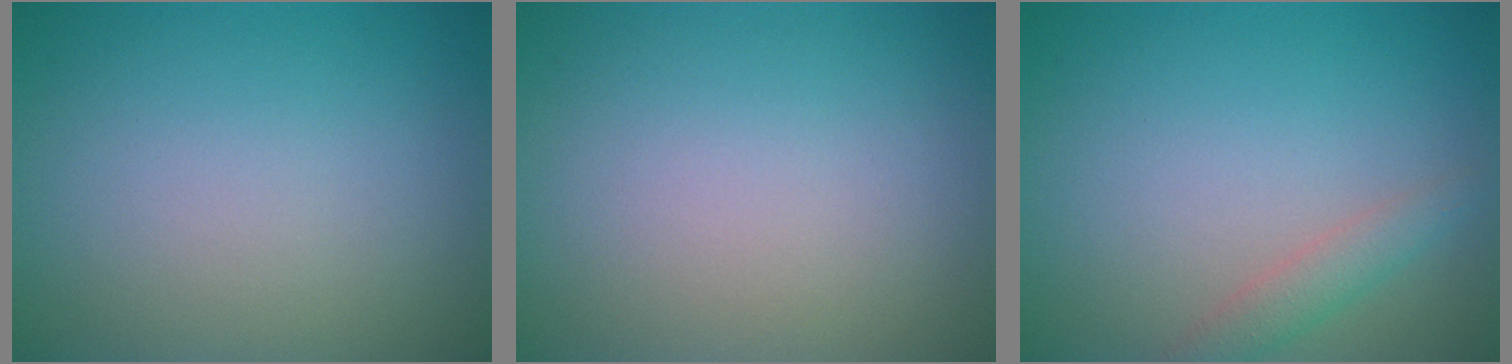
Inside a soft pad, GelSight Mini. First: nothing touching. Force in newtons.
{"total": 0.0}
{"total": 1.9, "press": 1.9, "slide": 0.0}